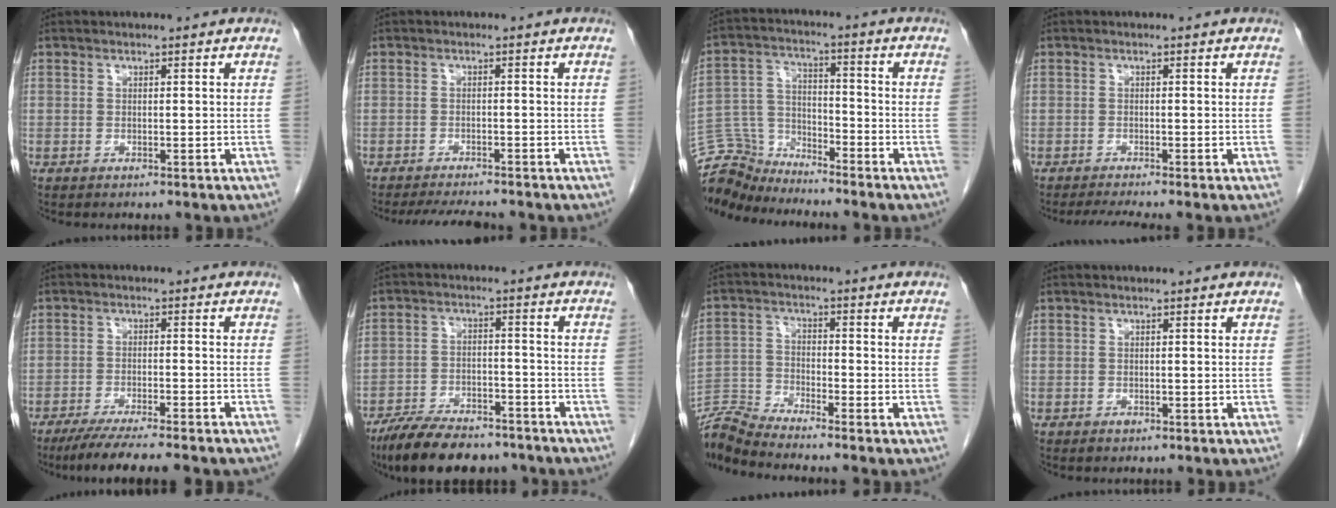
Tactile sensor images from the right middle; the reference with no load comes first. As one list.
[{"total": 6.5, "force": [-5.9, 0.7, 2.6], "torque": [-0.038, -0.014, -0.090]}, {"total": 8.5, "force": [-8.3, 1.7, 0.1], "torque": [-0.011, 0.010, -0.164]}, {"total": 3.1, "force": [-2.9, -0.8, 0.7], "torque": [-0.021, -0.020, -0.051]}, {"total": 12.7, "force": [-10.8, 1.0, 6.7], "torque": [-0.088, -0.022, -0.157]}, {"total": 13.7, "force": [-11.2, 4.5, 6.4], "torque": [-0.098, -0.003, -0.175]}, {"total": 7.0, "force": [-6.8, -1.5, 0.8], "torque": [-0.023, -0.009, -0.135]}, {"total": 0.6, "force": [-0.4, 0.3, 0.3], "torque": [-0.006, 0.001, -0.004]}]